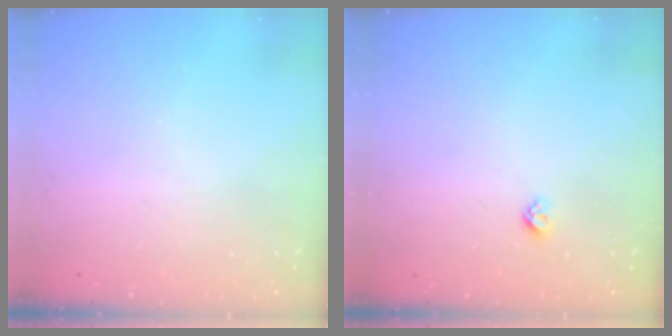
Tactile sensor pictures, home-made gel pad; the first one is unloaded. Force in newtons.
{"total": 3.8, "press": 3.8, "slide": 0.6}